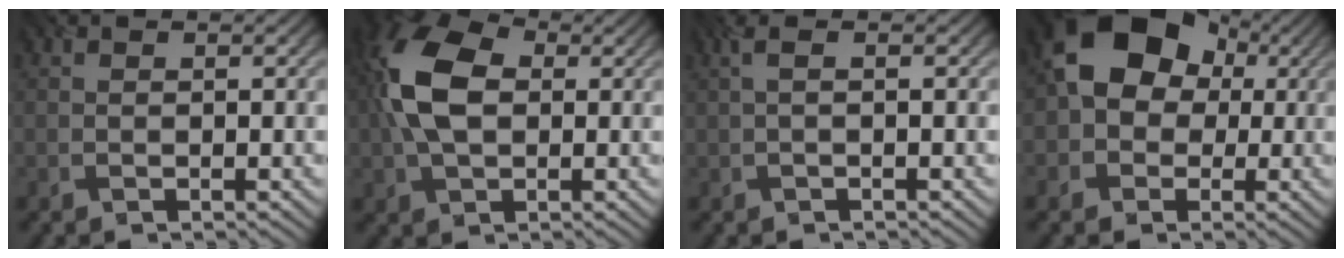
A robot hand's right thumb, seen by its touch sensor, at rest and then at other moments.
{"total": 10.4, "force": [1.1, 6.6, 7.9], "torque": [-0.198, 0.014, 0.009]}
{"total": 1.4, "force": [0.2, 0.1, 1.4], "torque": [-0.026, 0.008, 0.000]}
{"total": 12.1, "force": [2.1, 9.8, 6.7], "torque": [-0.103, 0.014, 0.008]}